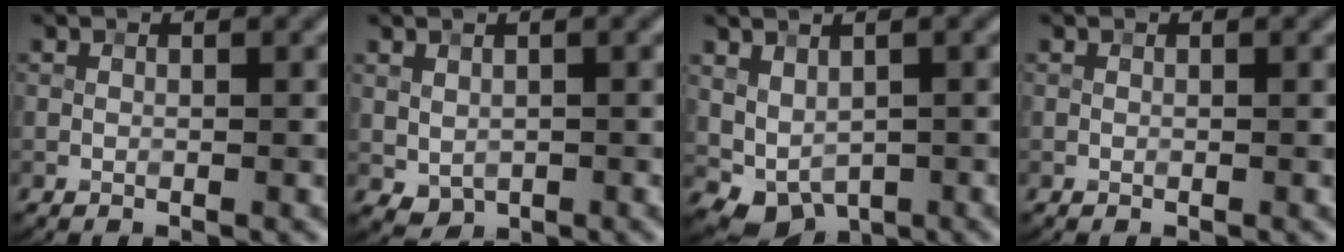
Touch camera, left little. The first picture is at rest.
{"total": 1.5, "force": [0.1, 1.2, 0.9], "torque": [-0.018, -0.007, 0.008]}
{"total": 3.2, "force": [0.4, 2.3, 2.2], "torque": [-0.038, -0.016, 0.020]}
{"total": 0.0}